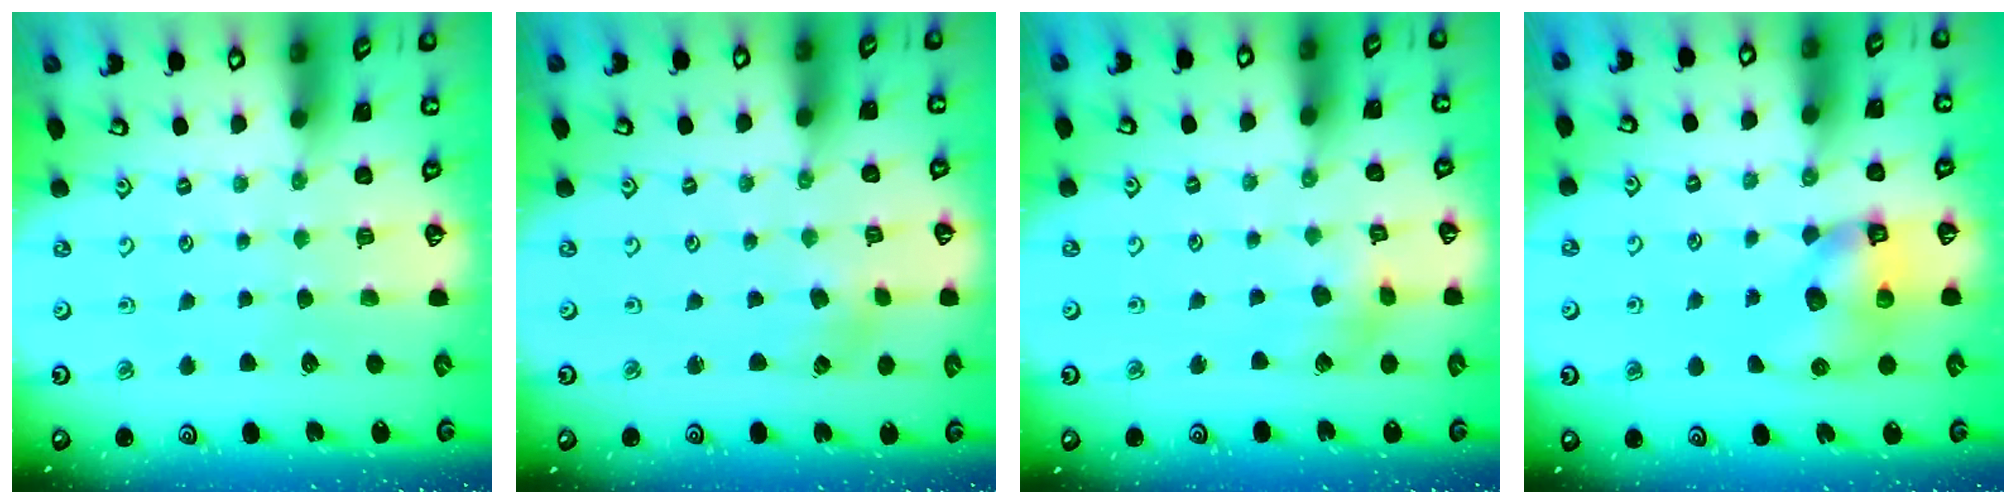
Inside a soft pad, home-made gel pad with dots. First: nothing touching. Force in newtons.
{"total": 2.8, "press": 2.8, "slide": 0.3}
{"total": 5.4, "press": 5.3, "slide": 0.7}
{"total": 9.9, "press": 9.8, "slide": 1.7}